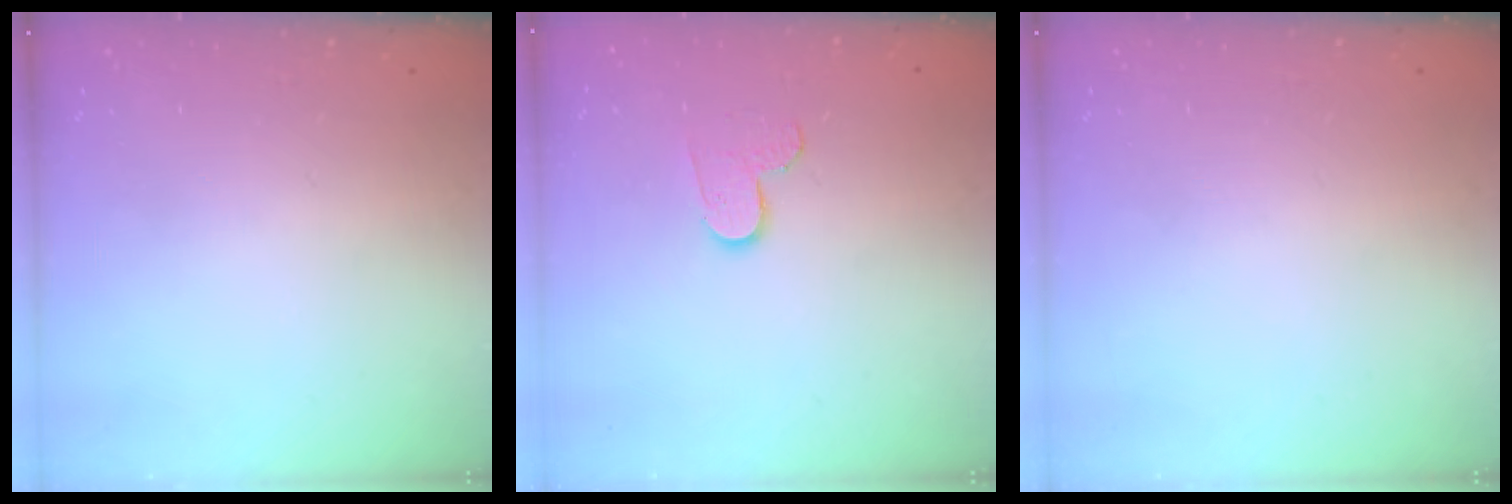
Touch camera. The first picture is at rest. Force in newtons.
{"total": 6.3, "press": 6.3, "slide": 0.5}
{"total": 0.0}